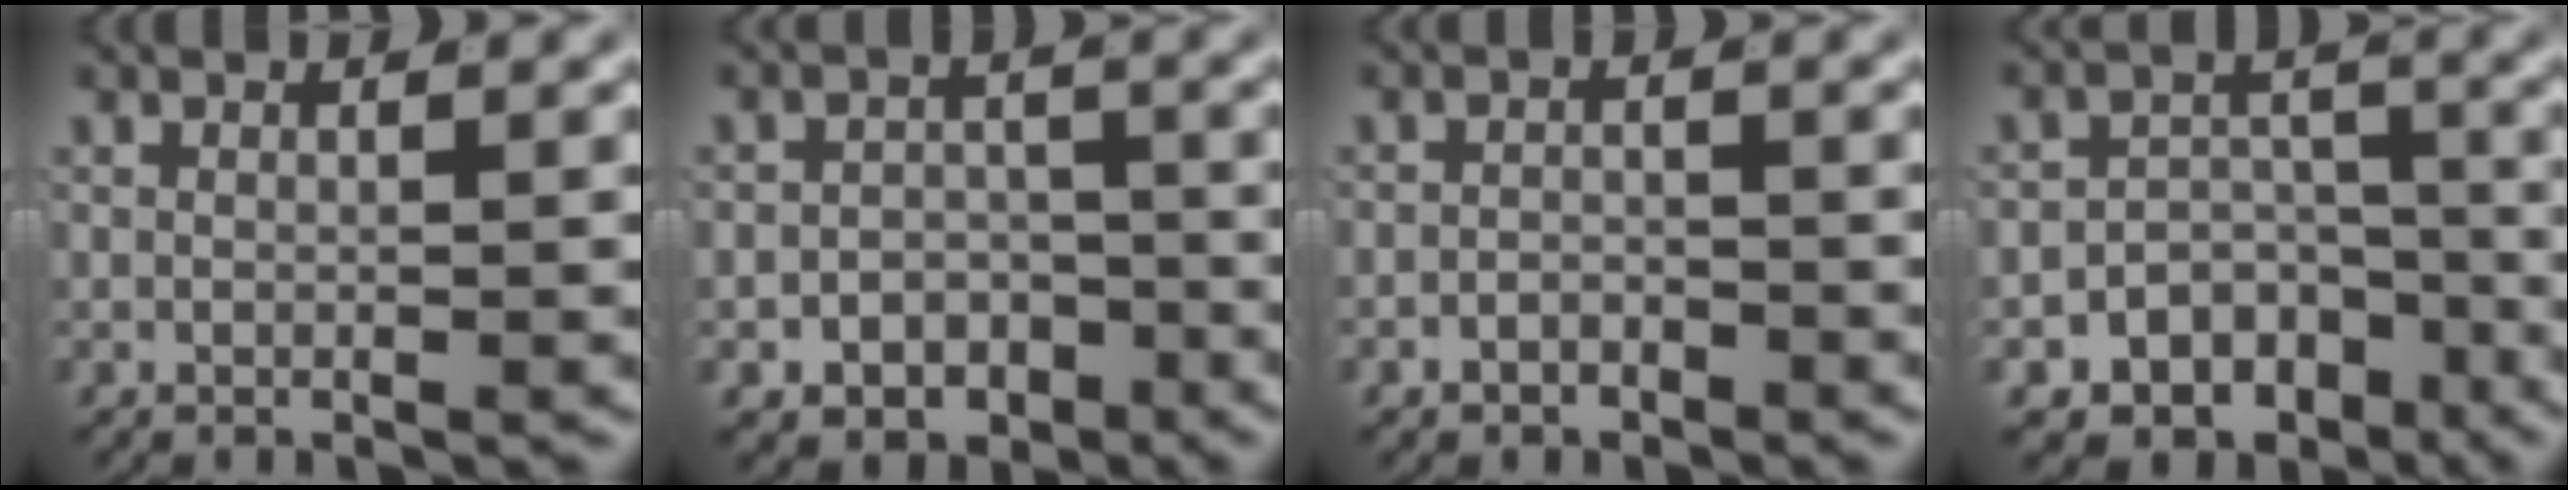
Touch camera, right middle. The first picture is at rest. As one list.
[{"total": 7.4, "force": [-5.8, 4.4, 1.1], "torque": [0.014, -0.017, -0.099]}, {"total": 1.9, "force": [-1.6, 1.0, 0.2], "torque": [0.005, -0.001, -0.029]}, {"total": 12.9, "force": [-9.5, 8.2, 2.8], "torque": [-0.028, -0.026, -0.158]}]